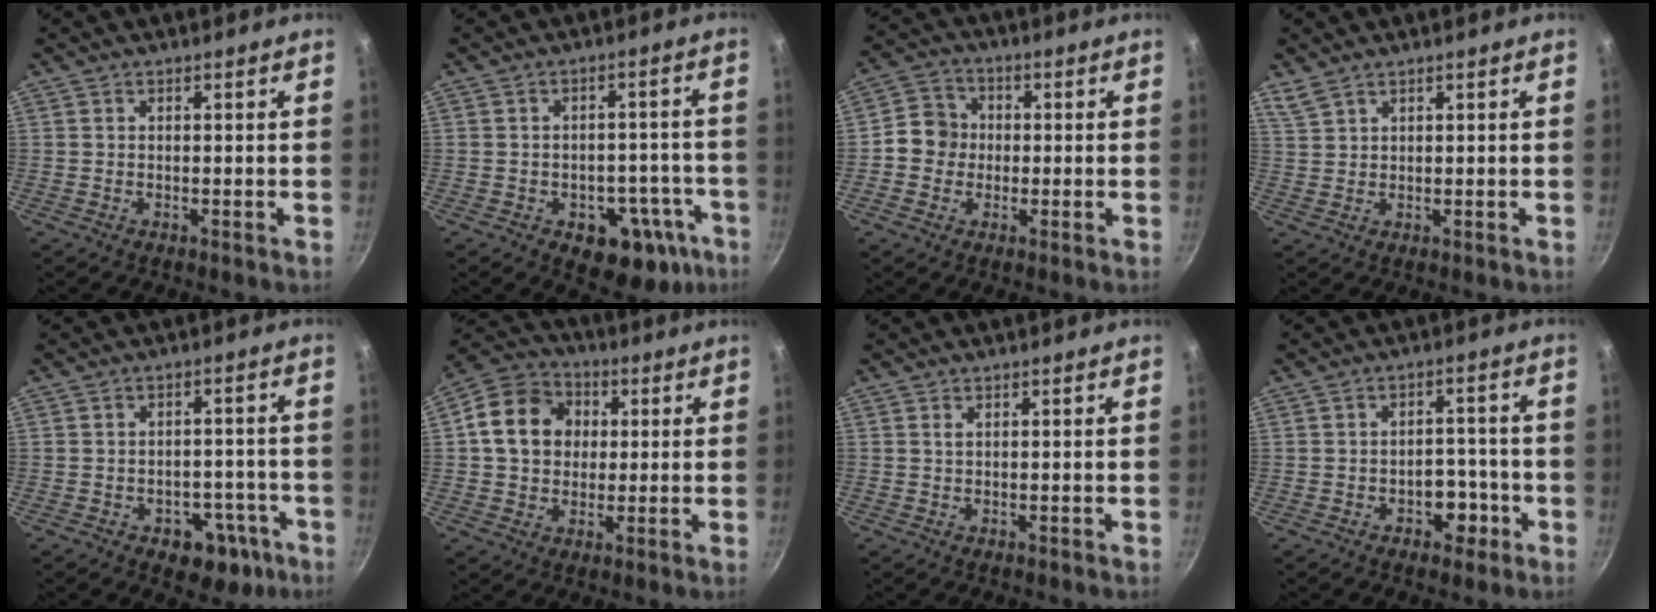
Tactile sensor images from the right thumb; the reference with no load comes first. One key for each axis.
{"total": 13.2, "fx": -5.8, "fy": 8.8, "fz": 7.9, "tx": -0.040, "ty": 0.039, "tz": -0.060}
{"total": 6.8, "fx": -0.5, "fy": 6.3, "fz": 2.6, "tx": -0.012, "ty": 0.015, "tz": -0.027}
{"total": 2.7, "fx": 2.3, "fy": 1.0, "fz": 1.1, "tx": -0.025, "ty": -0.003, "tz": 0.053}
{"total": 8.8, "fx": -4.3, "fy": 6.2, "fz": 4.5, "tx": -0.008, "ty": 0.043, "tz": -0.039}
{"total": 13.6, "fx": 2.2, "fy": 11.2, "fz": 7.3, "tx": -0.103, "ty": 0.018, "tz": 0.022}
{"total": 0.6, "fx": 0.3, "fy": 0.3, "fz": 0.4, "tx": -0.008, "ty": 0.000, "tz": 0.006}
{"total": 5.7, "fx": -2.4, "fy": 4.0, "fz": 3.1, "tx": -0.006, "ty": 0.024, "tz": -0.029}